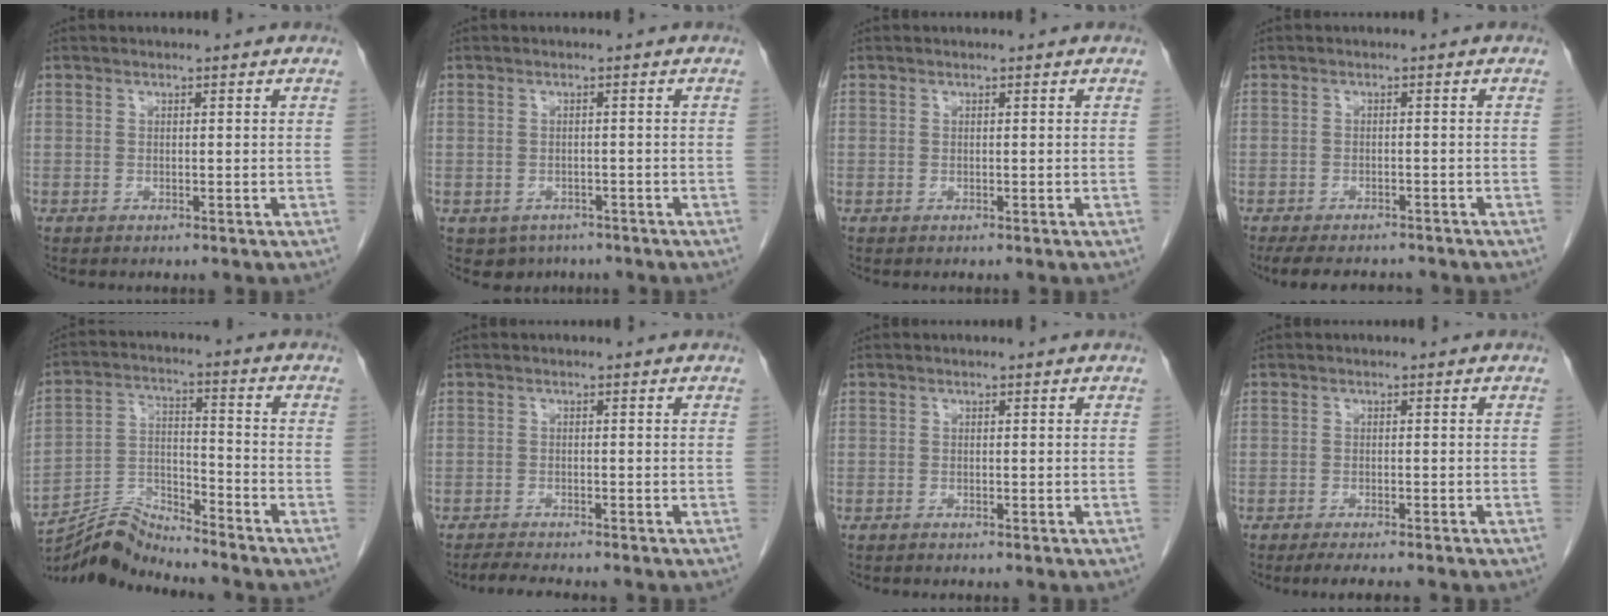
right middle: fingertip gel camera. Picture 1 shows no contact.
{"total": 3.5, "force": [-2.3, 2.6, 0.5], "torque": [-0.007, 0.004, -0.029]}
{"total": 0.0}
{"total": 8.5, "force": [-7.5, 2.5, 3.2], "torque": [-0.050, -0.009, -0.103]}
{"total": 8.8, "force": [-8.8, -1.0, 0.0], "torque": [-0.008, 0.026, -0.165]}
{"total": 3.0, "force": [-2.7, -0.2, 1.2], "torque": [-0.026, -0.013, -0.046]}
{"total": 0.0}
{"total": 3.9, "force": [-3.2, 0.0, 2.3], "torque": [-0.028, -0.007, -0.047]}